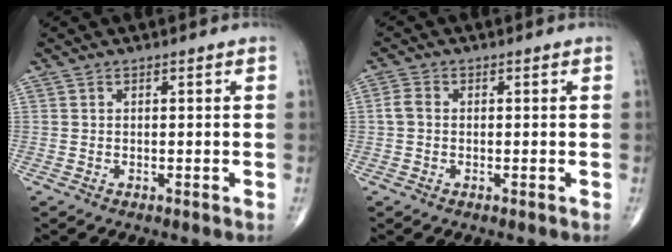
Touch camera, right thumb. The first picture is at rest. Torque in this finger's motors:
{"motor_torque": [-0.52, 0.43, 0.29, -0.03, 0.03]}